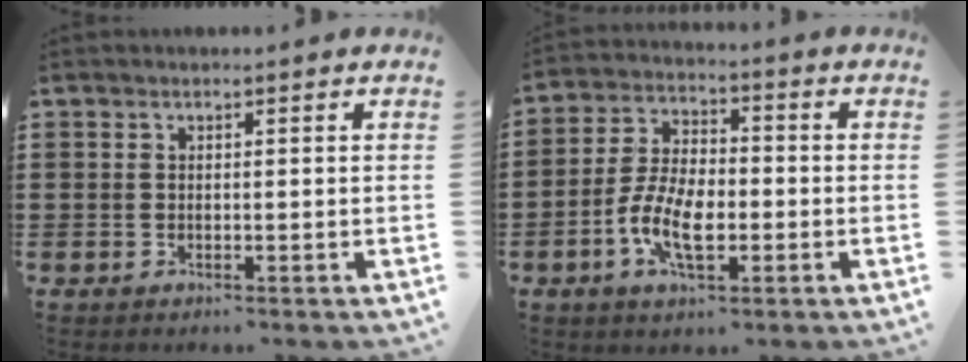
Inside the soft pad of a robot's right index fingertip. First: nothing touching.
{"total": 8.4, "force": [-2.8, 4.2, 6.8], "torque": [-0.162, -0.007, -0.057]}